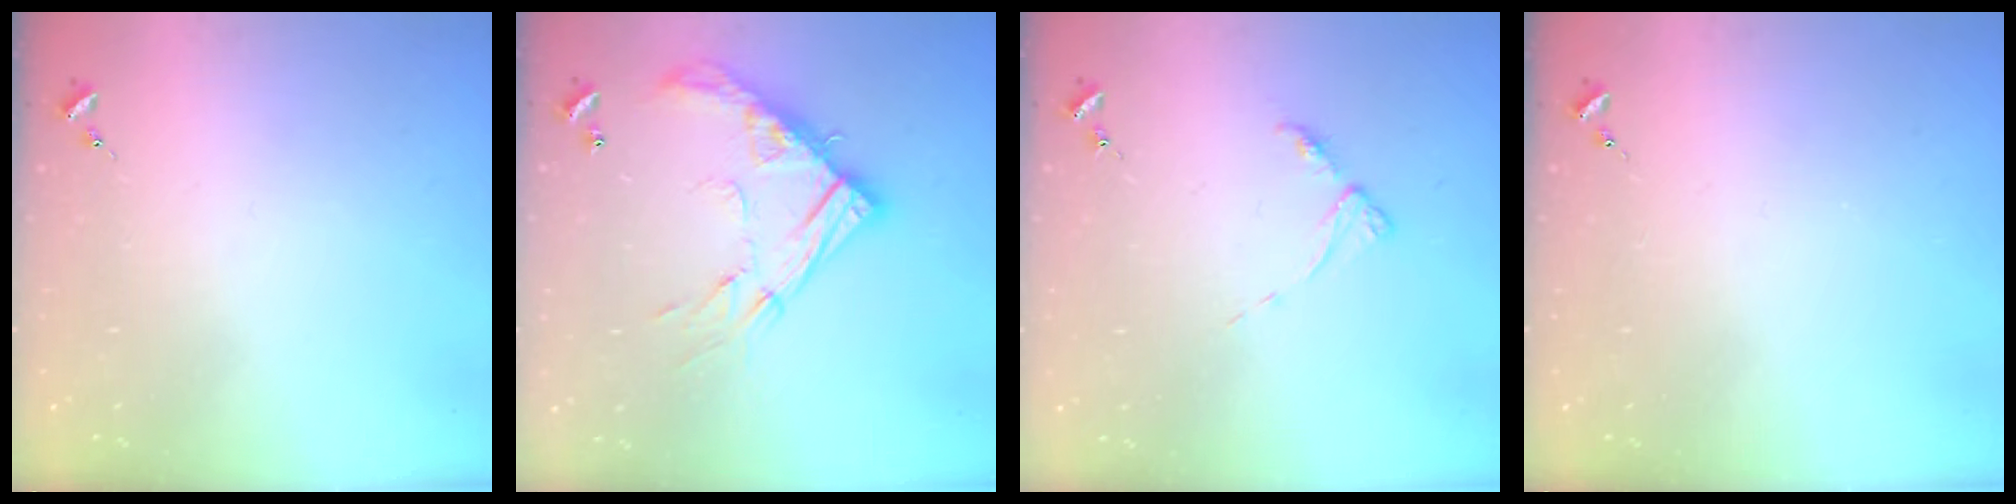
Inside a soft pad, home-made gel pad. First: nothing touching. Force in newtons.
{"total": 18.0, "press": 17.9, "slide": 1.6}
{"total": 4.5, "press": 4.5, "slide": 0.5}
{"total": 0.0}